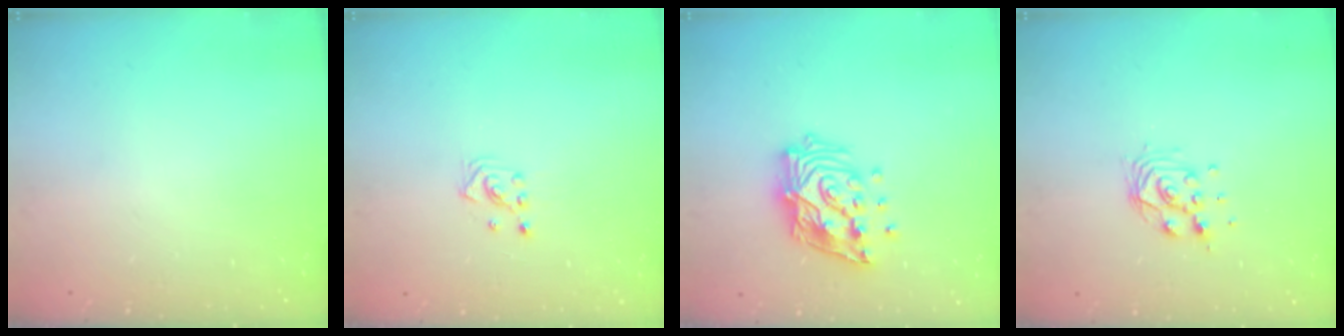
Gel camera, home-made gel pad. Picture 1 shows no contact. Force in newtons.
{"total": 2.6, "press": 2.6, "slide": 0.3}
{"total": 17.9, "press": 17.8, "slide": 2.1}
{"total": 9.4, "press": 9.2, "slide": 1.9}